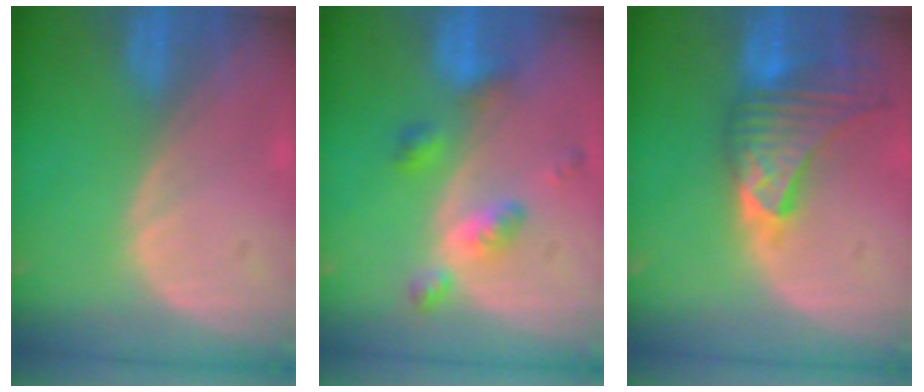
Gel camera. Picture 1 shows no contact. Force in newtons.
{"total": 5.8, "press": 5.0, "slide": 2.8}
{"total": 8.9, "press": 8.3, "slide": 3.4}